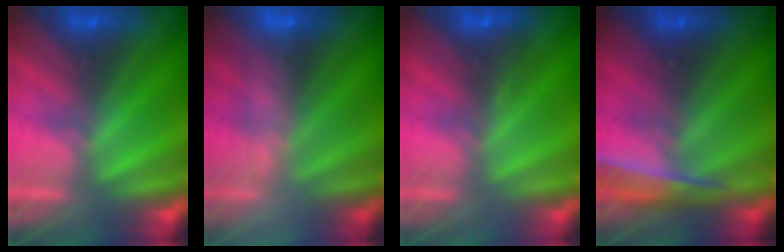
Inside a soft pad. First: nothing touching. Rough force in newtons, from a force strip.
{"total": 2.5}
{"total": 2.9}
{"total": 3.1}